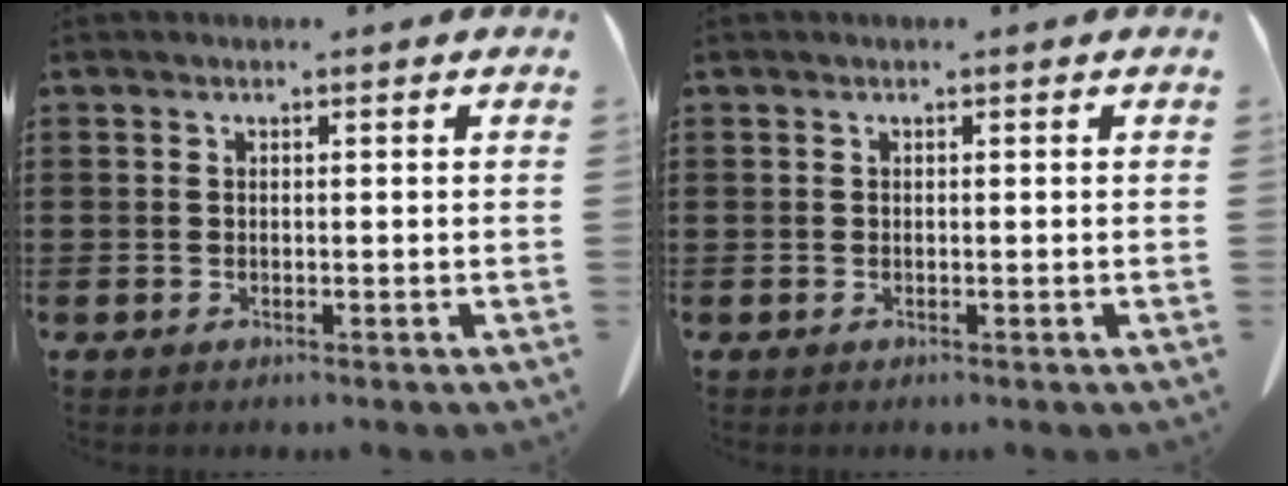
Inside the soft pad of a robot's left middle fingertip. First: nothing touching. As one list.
[{"total": 0.0}]